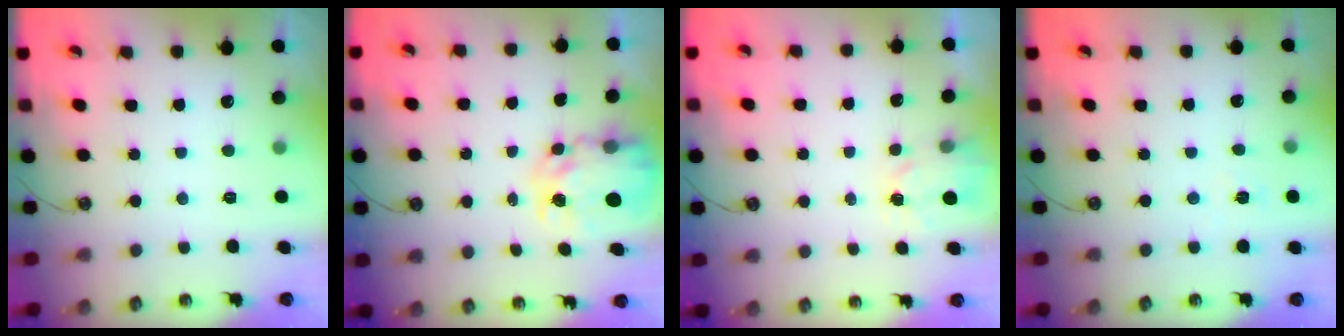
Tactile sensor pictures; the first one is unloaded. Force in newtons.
{"total": 7.6, "press": 7.6, "slide": 0.6}
{"total": 2.6, "press": 2.6, "slide": 0.3}
{"total": 2.6, "press": 2.6, "slide": 0.2}